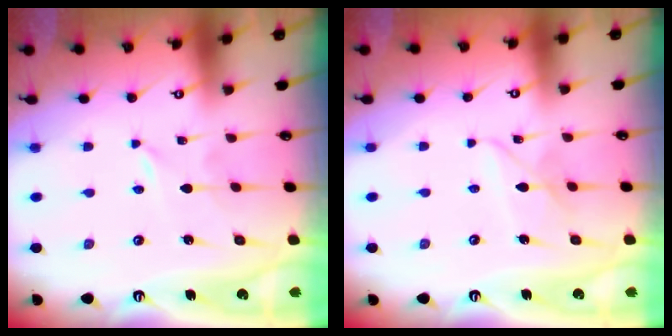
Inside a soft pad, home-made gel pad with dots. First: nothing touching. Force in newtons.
{"total": 6.9, "press": 6.9, "slide": 0.5}